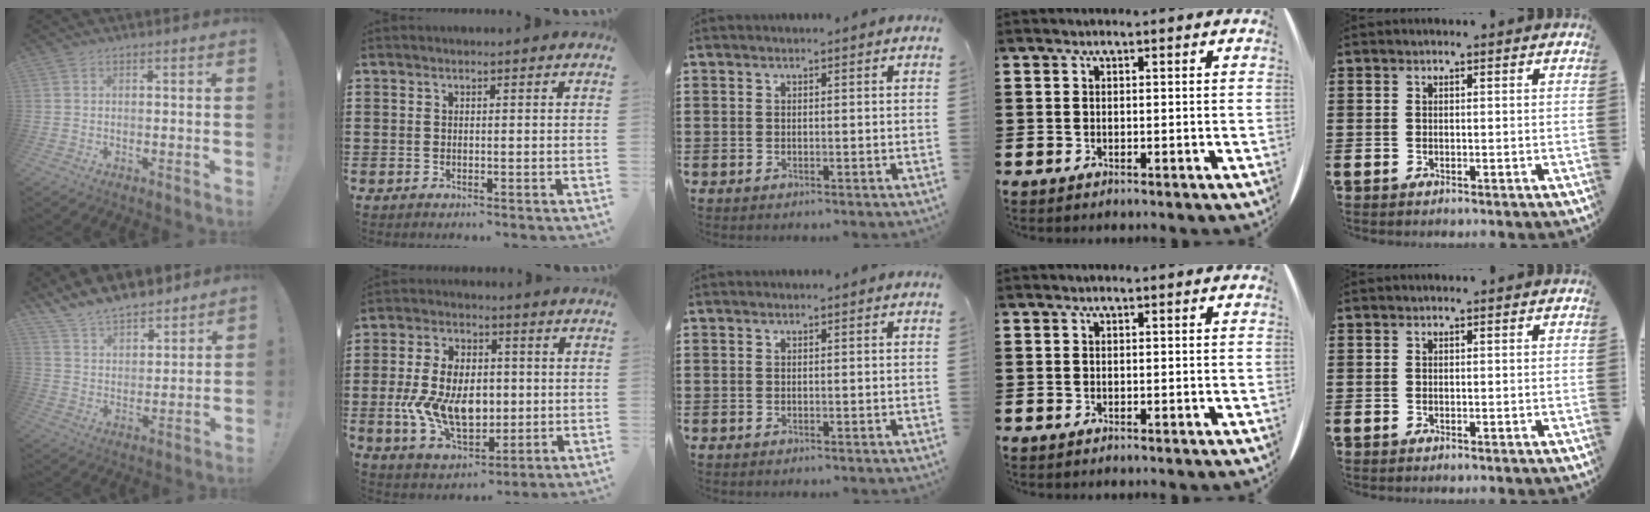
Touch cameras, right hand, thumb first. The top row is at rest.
{"thumb": {"total": 10.1, "force": [9.1, 3.6, 2.2], "torque": [-0.061, -0.077, 0.174]}, "index": {"total": 11.6, "force": [-0.7, 7.6, 8.7], "torque": [-0.188, 0.009, -0.013]}}